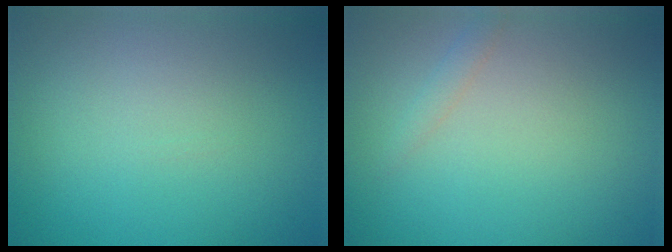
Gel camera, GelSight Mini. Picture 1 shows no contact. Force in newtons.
{"total": 0.9, "press": 0.9, "slide": 0.0}